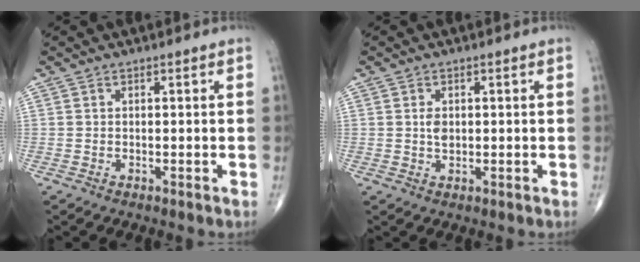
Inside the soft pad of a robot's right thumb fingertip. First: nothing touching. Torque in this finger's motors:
{"motor_torque": [0.59, 0.55, 0.18, -0.11, 0.02]}